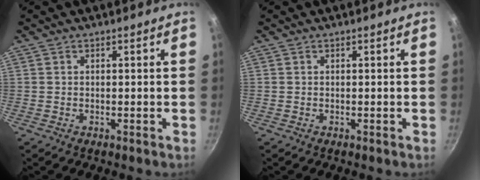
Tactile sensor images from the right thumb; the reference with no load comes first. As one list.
[{"total": 0.0}]